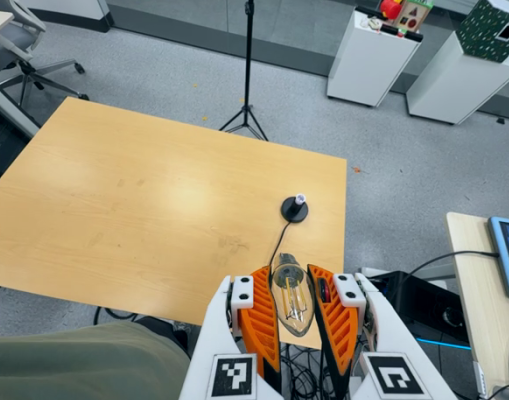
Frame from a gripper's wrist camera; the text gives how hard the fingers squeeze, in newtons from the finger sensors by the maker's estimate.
{"total": 23.3, "left": 26.3, "right": 20.4}